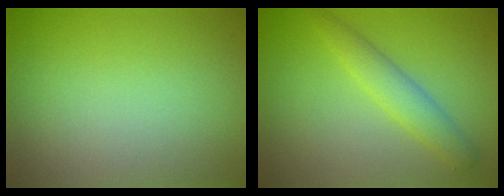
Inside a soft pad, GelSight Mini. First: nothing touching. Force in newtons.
{"total": 2.8, "press": 2.8, "slide": 0.1}